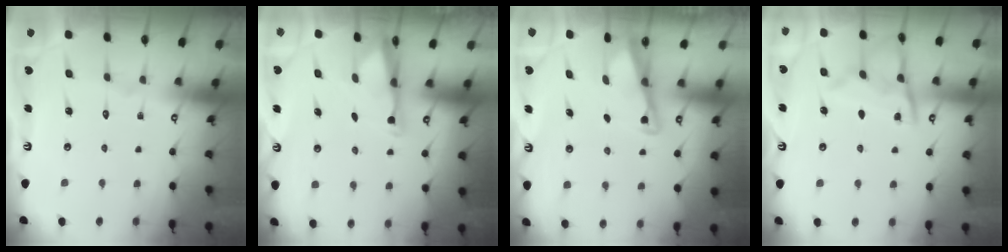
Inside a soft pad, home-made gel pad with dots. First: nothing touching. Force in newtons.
{"total": 2.9, "press": 2.9, "slide": 0.6}
{"total": 2.9, "press": 2.9, "slide": 0.3}
{"total": 11.2, "press": 11.2, "slide": 1.1}